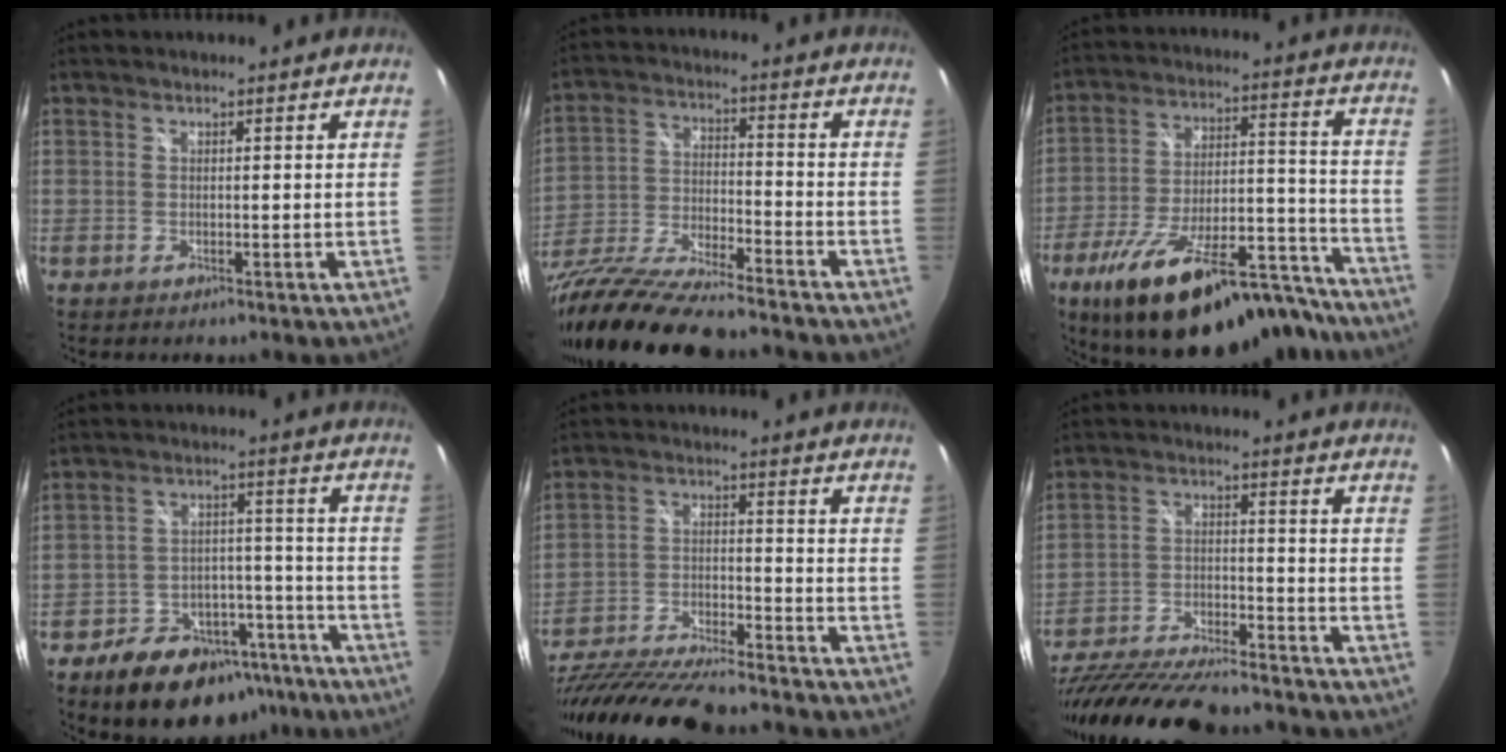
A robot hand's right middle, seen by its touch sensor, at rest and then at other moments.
{"total": 21.5, "force": [-17.7, 3.8, 11.7], "torque": [-0.233, -0.047, -0.305]}
{"total": 28.4, "force": [-21.7, 9.0, 16.0], "torque": [-0.260, -0.014, -0.304]}
{"total": 17.2, "force": [-11.8, 9.7, 7.9], "torque": [-0.148, 0.031, -0.153]}
{"total": 22.5, "force": [-19.2, 4.1, 11.0], "torque": [-0.219, -0.051, -0.319]}
{"total": 24.0, "force": [-20.2, 5.7, 11.5], "torque": [-0.230, -0.048, -0.323]}